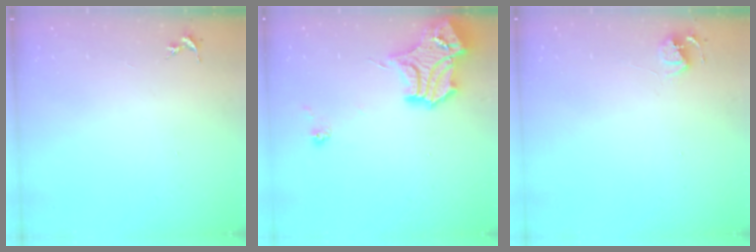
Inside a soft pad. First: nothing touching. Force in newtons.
{"total": 19.1, "press": 19.0, "slide": 1.8}
{"total": 5.1, "press": 5.1, "slide": 0.6}